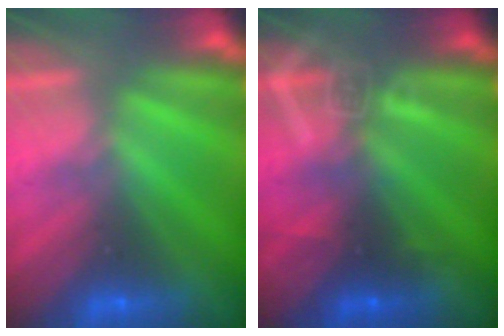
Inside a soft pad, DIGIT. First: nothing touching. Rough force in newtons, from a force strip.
{"total": 2.8}